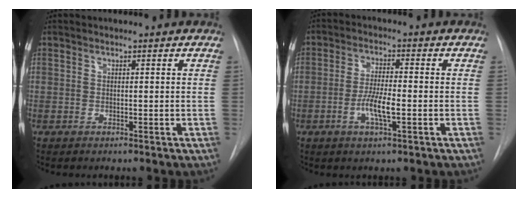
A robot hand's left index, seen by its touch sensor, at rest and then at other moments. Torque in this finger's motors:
{"motor_torque": [0.65, 0.14, 0.20, 0.07]}